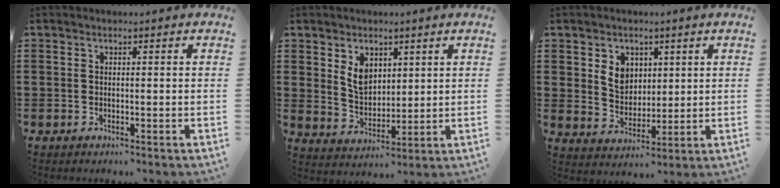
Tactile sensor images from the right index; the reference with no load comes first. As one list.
[{"total": 5.4, "force": [2.5, 3.8, 2.9], "torque": [-0.061, 0.009, 0.046]}, {"total": 5.5, "force": [2.0, 4.5, 2.3], "torque": [-0.055, 0.012, 0.035]}]